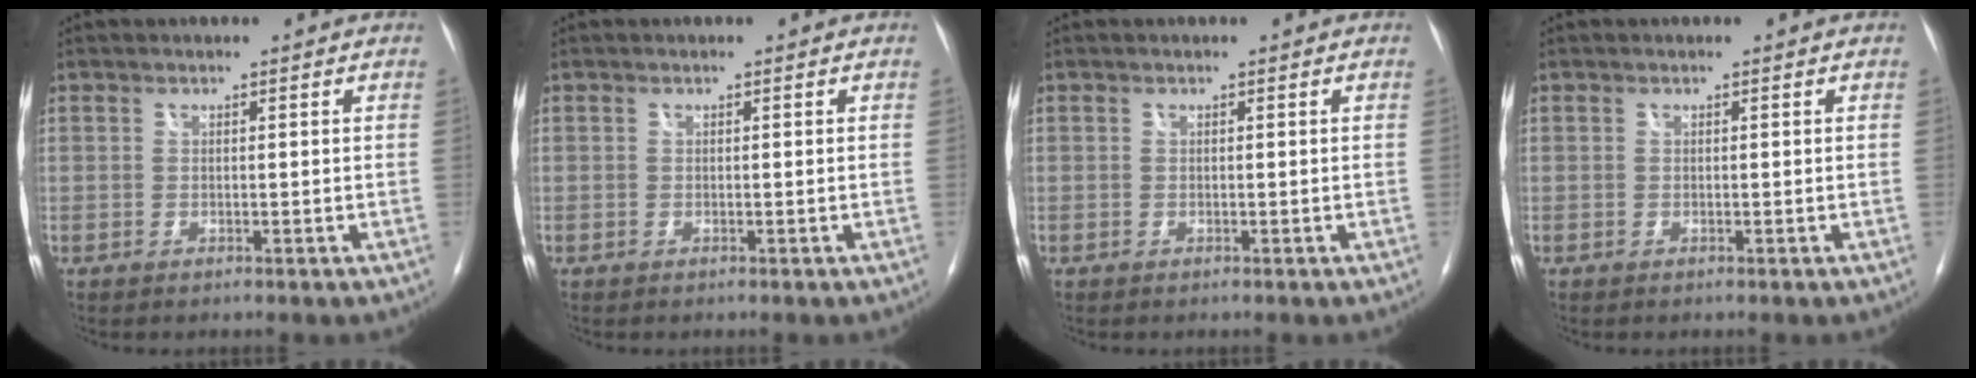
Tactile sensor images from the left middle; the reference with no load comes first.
{"total": 0.0}
{"total": 0.0}
{"total": 0.0}